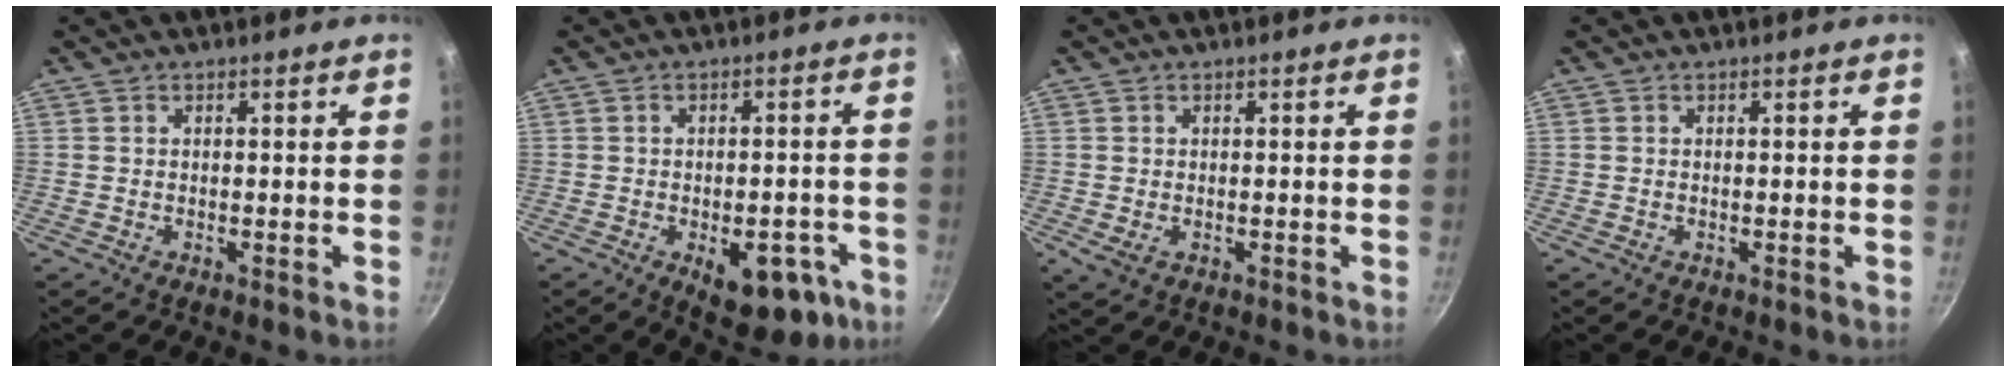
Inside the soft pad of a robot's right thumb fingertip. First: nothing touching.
{"total": 11.9, "force": [-4.5, 6.5, 8.9], "torque": [-0.069, 0.017, -0.044]}
{"total": 1.8, "force": [-0.2, 1.2, 1.3], "torque": [-0.024, -0.004, 0.002]}
{"total": 0.0}